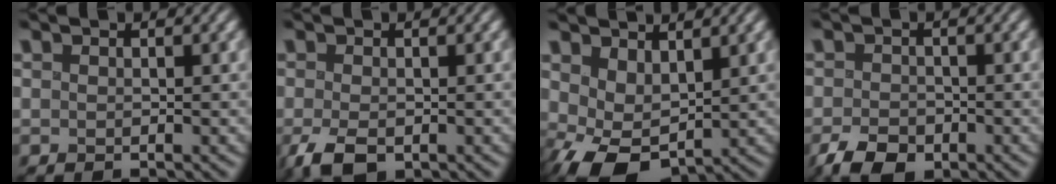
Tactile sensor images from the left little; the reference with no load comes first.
{"total": 3.3, "force": [-1.3, 1.9, 2.3], "torque": [-0.052, -0.007, -0.025]}
{"total": 5.2, "force": [-0.2, 3.2, 4.1], "torque": [-0.082, -0.012, -0.001]}
{"total": 4.0, "force": [-2.3, 2.5, 2.2], "torque": [-0.036, -0.006, -0.048]}